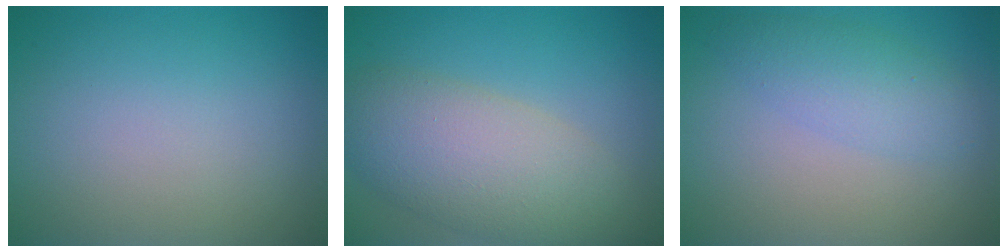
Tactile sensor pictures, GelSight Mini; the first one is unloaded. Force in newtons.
{"total": 7.2, "press": 7.2, "slide": 0.5}
{"total": 2.9, "press": 2.9, "slide": 0.0}